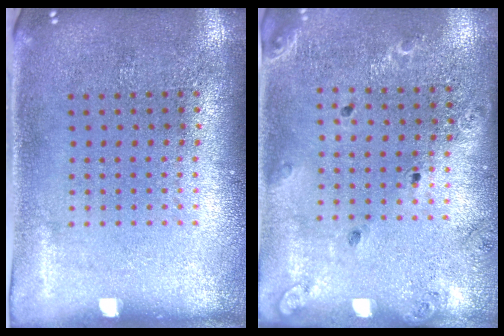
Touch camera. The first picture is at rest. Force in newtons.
{"total": 1.4, "press": 1.4, "slide": 0.2}